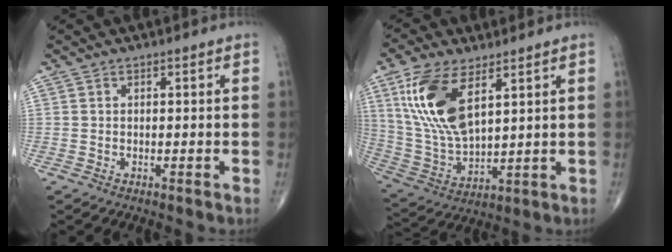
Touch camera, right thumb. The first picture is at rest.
{"total": 15.6, "force": [6.6, 7.1, 12.2], "torque": [-0.243, -0.024, 0.141]}